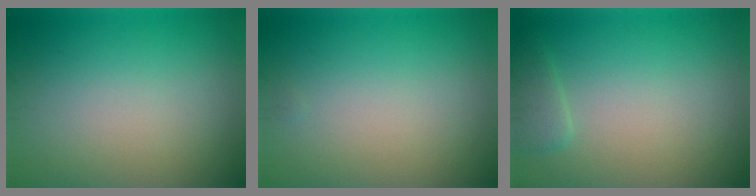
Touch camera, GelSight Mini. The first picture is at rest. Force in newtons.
{"total": 0.0}
{"total": 1.6, "press": 1.6, "slide": 0.2}